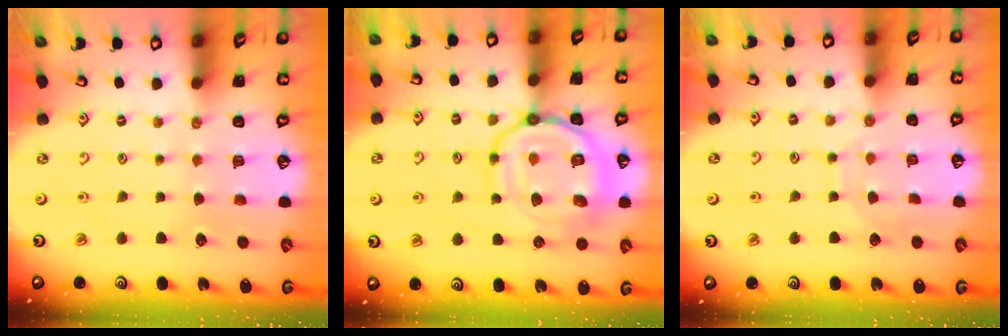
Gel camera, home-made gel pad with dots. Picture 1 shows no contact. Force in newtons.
{"total": 18.1, "press": 18.1, "slide": 1.8}
{"total": 5.1, "press": 5.1, "slide": 0.4}